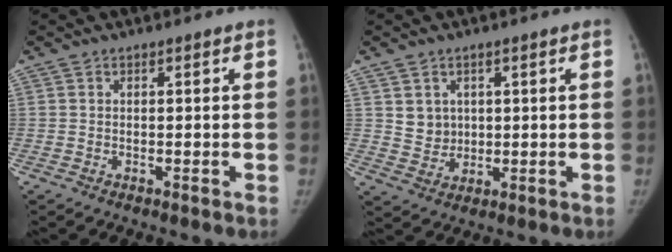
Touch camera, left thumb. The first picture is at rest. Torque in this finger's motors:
{"motor_torque": [0.02, 0.02, 0.08, -0.09, 0.01]}